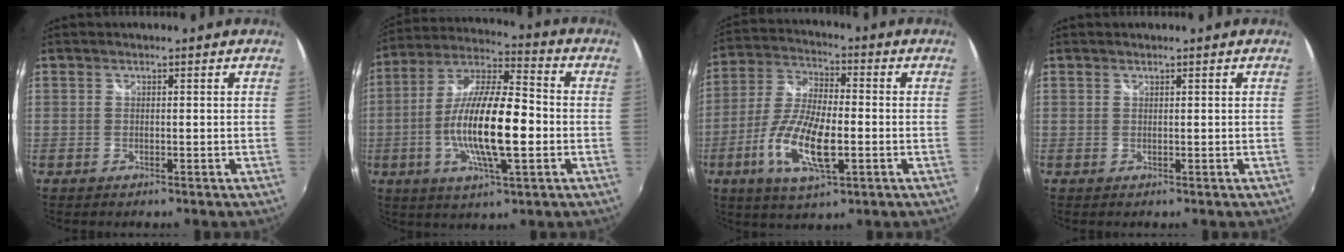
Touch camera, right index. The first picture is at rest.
{"total": 17.0, "force": [-3.2, 4.3, 16.2], "torque": [-0.309, -0.003, -0.065]}
{"total": 13.2, "force": [-4.3, 4.6, 11.6], "torque": [-0.245, -0.011, -0.082]}
{"total": 0.0}